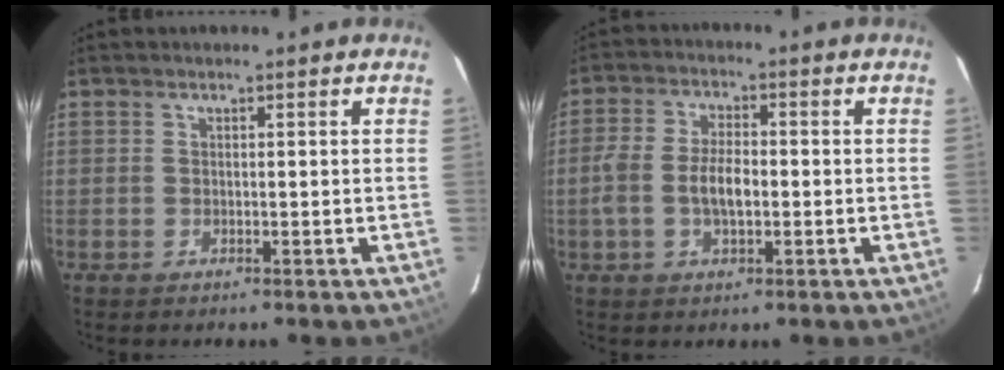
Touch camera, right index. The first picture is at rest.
{"total": 6.4, "force": [-1.3, 2.9, 5.5], "torque": [-0.113, 0.007, -0.024]}